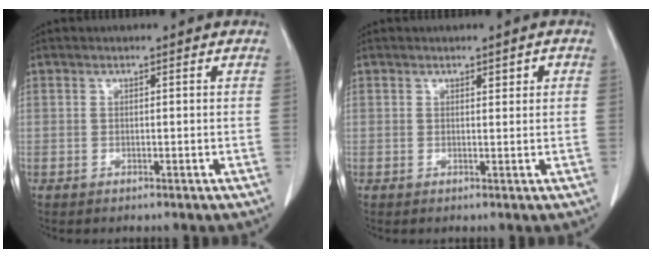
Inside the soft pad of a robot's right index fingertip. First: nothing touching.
{"total": 1.3, "force": [0.6, 0.4, 1.1], "torque": [-0.014, 0.002, 0.008]}